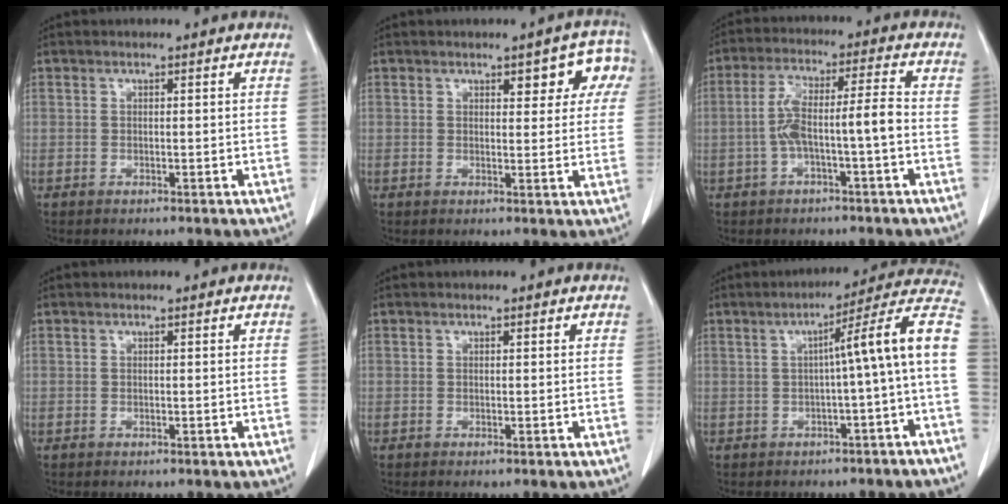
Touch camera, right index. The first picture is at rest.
{"total": 6.0, "force": [2.7, 2.7, 4.7], "torque": [-0.038, 0.017, 0.027]}
{"total": 7.7, "force": [-1.8, 0.5, 7.4], "torque": [-0.144, 0.029, -0.029]}
{"total": 0.0}
{"total": 0.0}
{"total": 10.8, "force": [-1.0, -1.1, 10.7], "torque": [-0.133, 0.031, -0.023]}